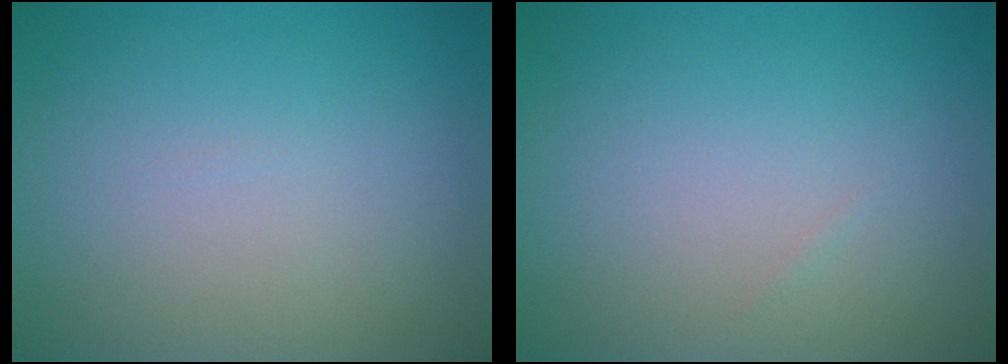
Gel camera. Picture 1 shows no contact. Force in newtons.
{"total": 0.0}